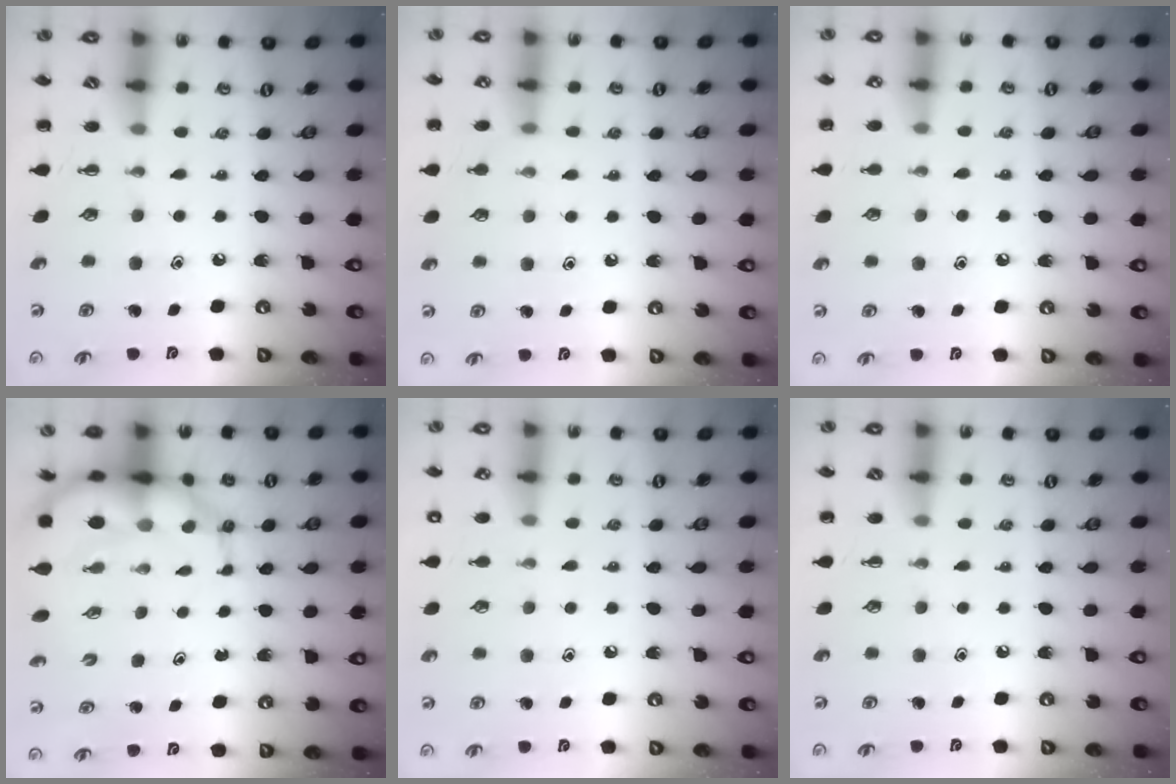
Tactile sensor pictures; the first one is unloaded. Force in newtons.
{"total": 4.9, "press": 4.8, "slide": 1.2}
{"total": 6.2, "press": 5.9, "slide": 1.9}
{"total": 9.1, "press": 8.7, "slide": 2.6}
{"total": 6.0, "press": 5.7, "slide": 2.0}
{"total": 3.0, "press": 2.8, "slide": 1.1}